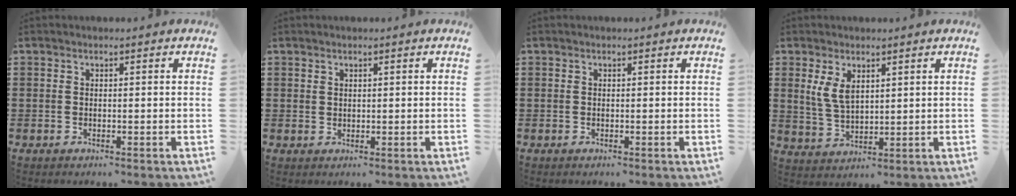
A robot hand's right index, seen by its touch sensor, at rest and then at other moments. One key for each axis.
{"total": 1.0, "fx": 0.8, "fy": 0.6, "fz": 0.2, "tx": -0.005, "ty": 0.001, "tz": 0.016}
{"total": 0.0}
{"total": 4.4, "fx": 1.9, "fy": 2.5, "fz": 3.1, "tx": -0.076, "ty": 0.004, "tz": 0.031}